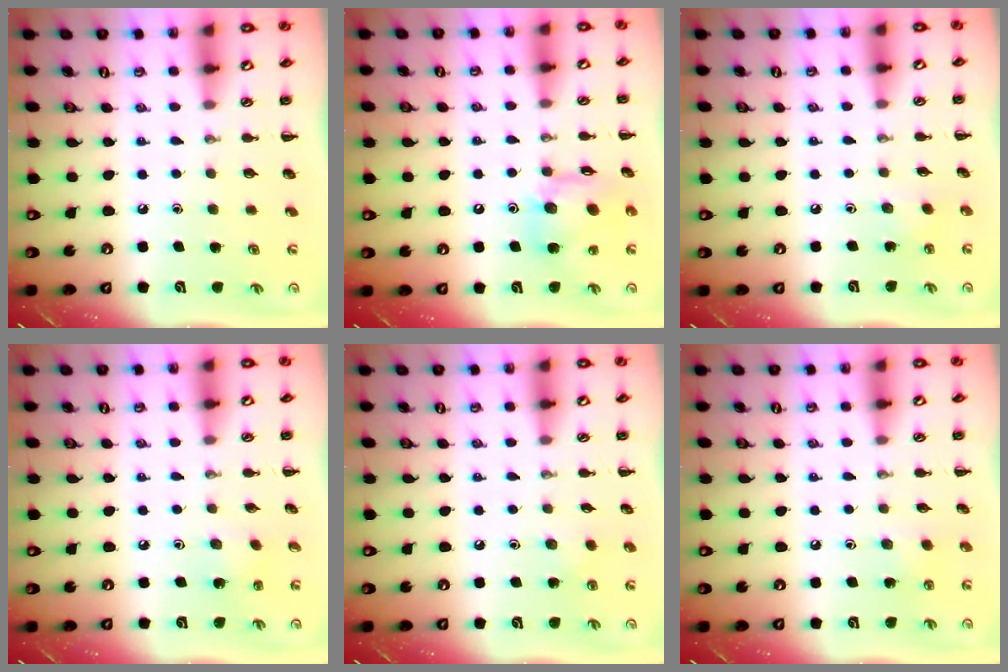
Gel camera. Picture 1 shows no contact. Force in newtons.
{"total": 14.7, "press": 14.4, "slide": 3.3}
{"total": 2.5, "press": 2.4, "slide": 0.8}
{"total": 1.5, "press": 1.4, "slide": 0.6}
{"total": 3.8, "press": 3.6, "slide": 1.1}
{"total": 3.2, "press": 3.1, "slide": 1.0}